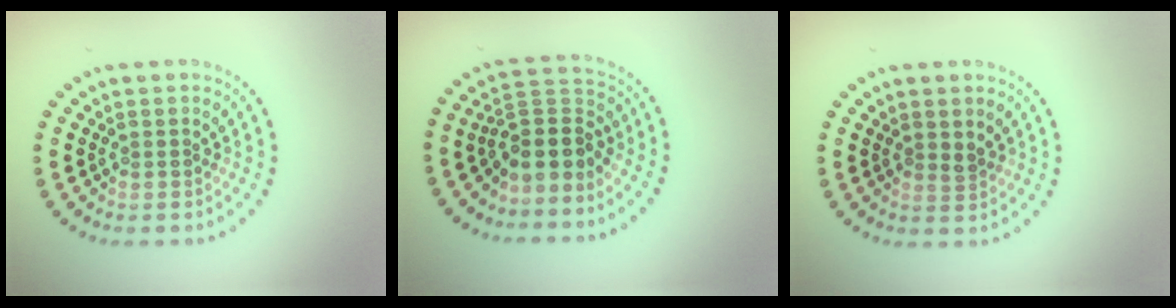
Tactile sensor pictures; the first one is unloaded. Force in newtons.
{"total": 3.8, "press": 2.9, "slide": 2.5}
{"total": 0.9, "press": 0.8, "slide": 0.5}